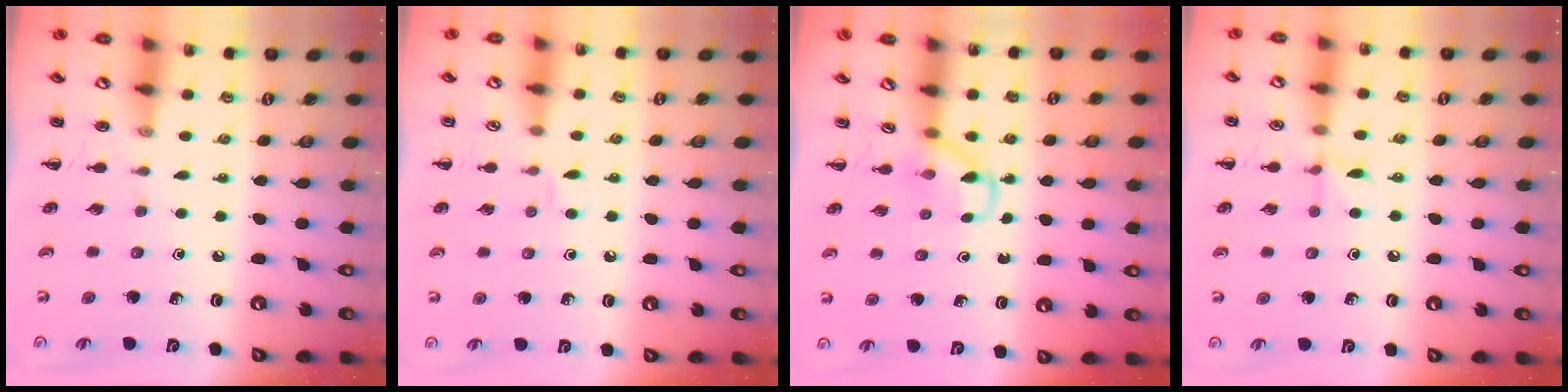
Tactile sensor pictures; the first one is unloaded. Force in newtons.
{"total": 2.8, "press": 2.7, "slide": 1.0}
{"total": 3.4, "press": 3.2, "slide": 1.2}
{"total": 6.1, "press": 5.8, "slide": 1.9}